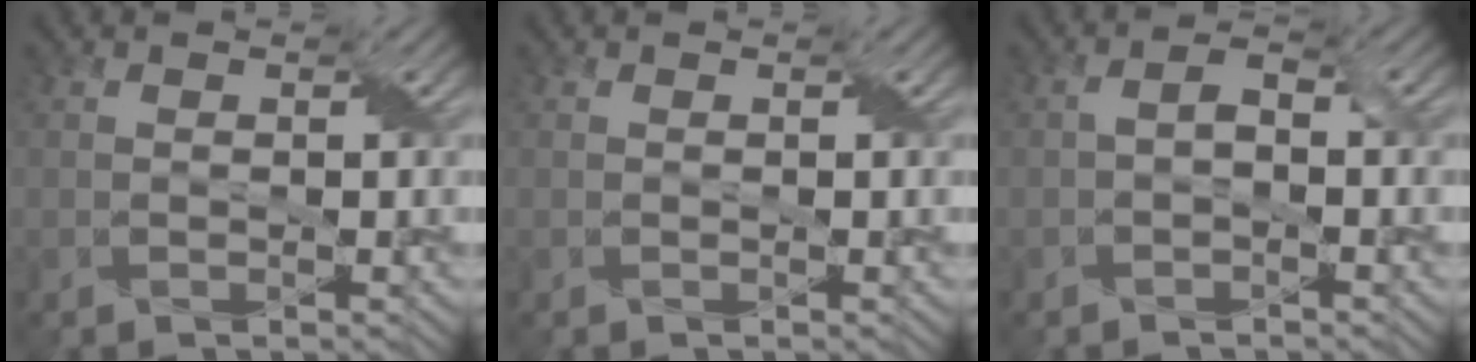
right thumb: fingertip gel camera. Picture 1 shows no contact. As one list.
[{"total": 0.0}, {"total": 2.2, "force": [-0.5, 1.1, 1.8], "torque": [-0.040, 0.007, -0.013]}]